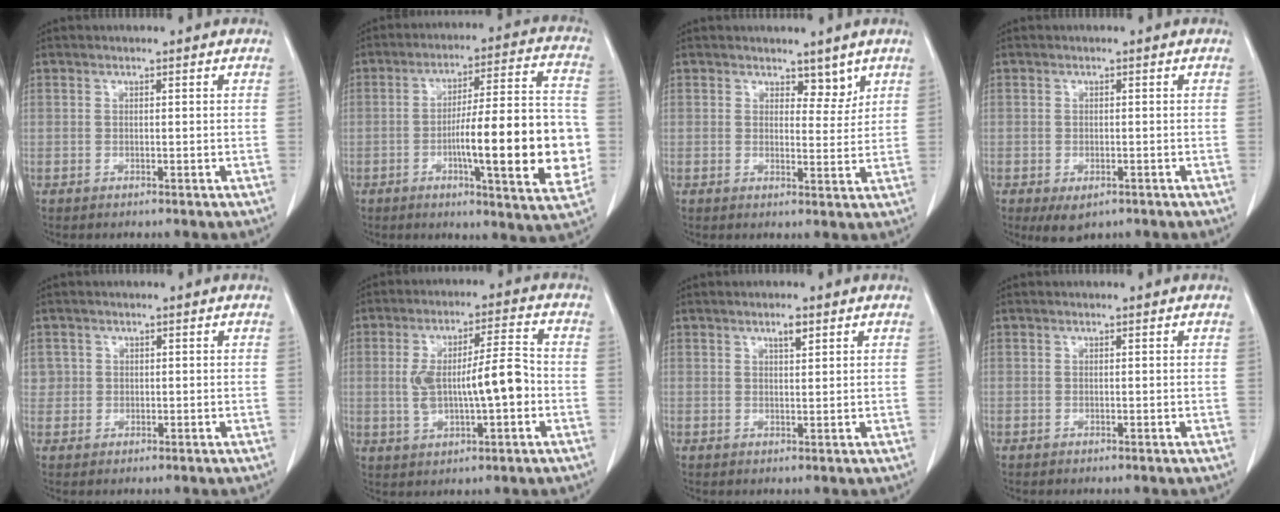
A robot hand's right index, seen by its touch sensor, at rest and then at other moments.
{"total": 18.9, "force": [-3.5, 2.4, 18.4], "torque": [-0.240, 0.016, -0.046]}
{"total": 3.1, "force": [2.3, 1.7, 1.3], "torque": [-0.008, -0.005, 0.034]}
{"total": 3.4, "force": [-2.0, 1.8, 2.1], "torque": [-0.031, -0.007, -0.020]}
{"total": 1.9, "force": [0.5, 1.9, 0.0], "torque": [0.016, 0.003, 0.004]}
{"total": 10.0, "force": [-1.0, 2.3, 9.7], "torque": [-0.180, 0.019, -0.011]}
{"total": 1.9, "force": [1.2, 0.4, 1.4], "torque": [-0.026, 0.000, 0.020]}
{"total": 0.0}